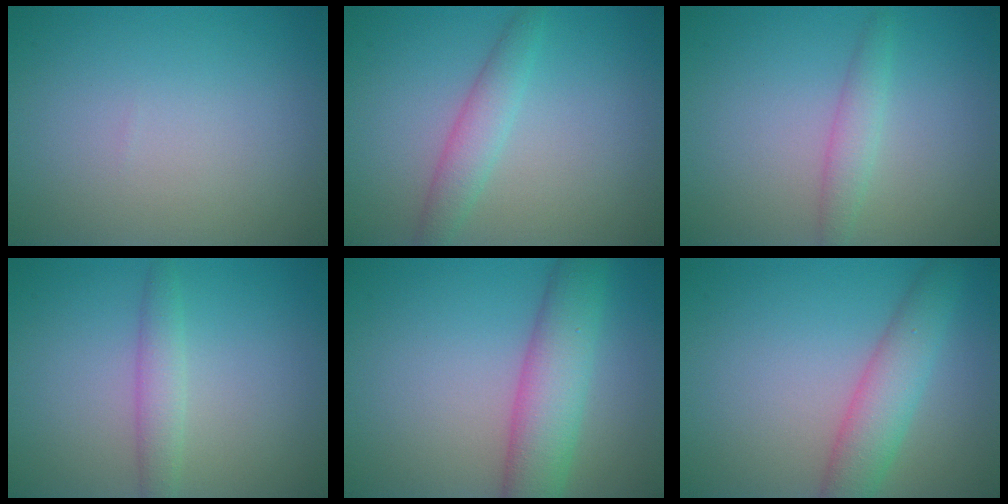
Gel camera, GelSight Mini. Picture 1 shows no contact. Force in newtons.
{"total": 2.5, "press": 2.5, "slide": 0.0}
{"total": 1.9, "press": 1.9, "slide": 0.1}
{"total": 2.1, "press": 2.1, "slide": 0.1}
{"total": 5.9, "press": 5.9, "slide": 0.2}
{"total": 4.3, "press": 4.3, "slide": 0.0}